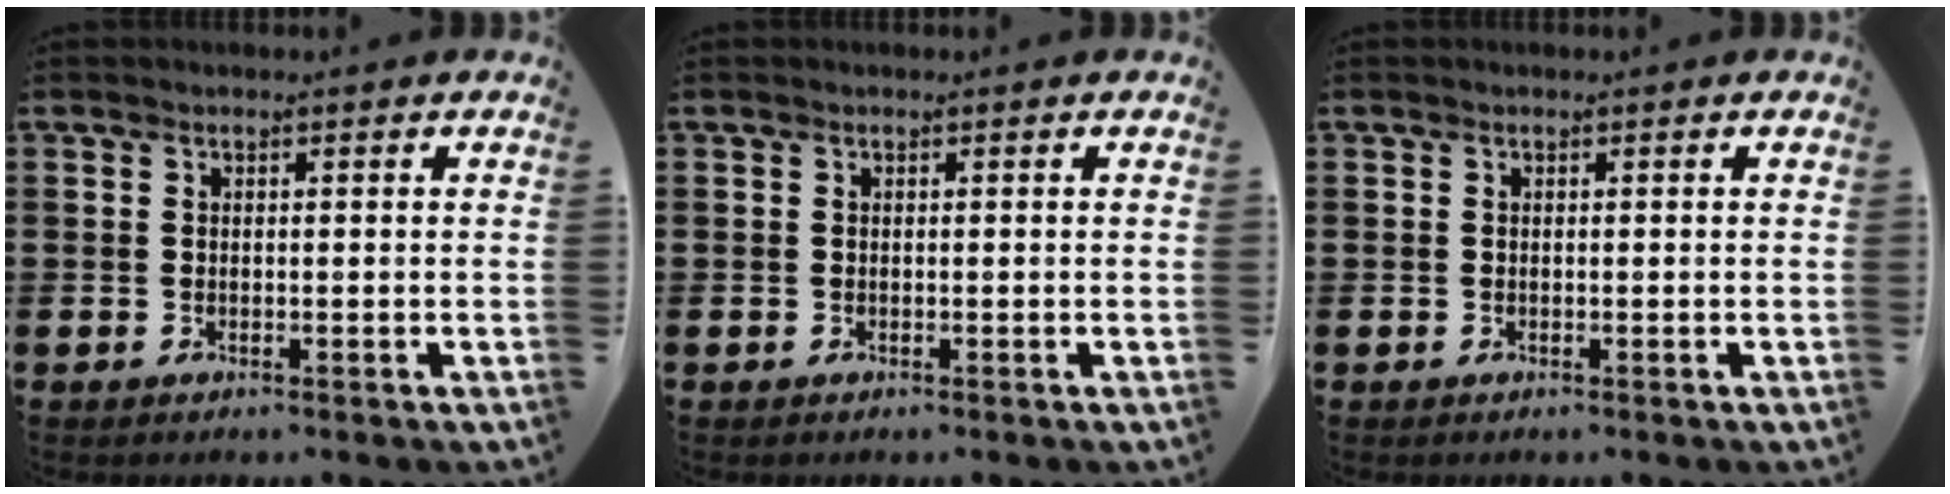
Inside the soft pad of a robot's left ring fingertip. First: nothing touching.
{"total": 0.0}
{"total": 0.0}